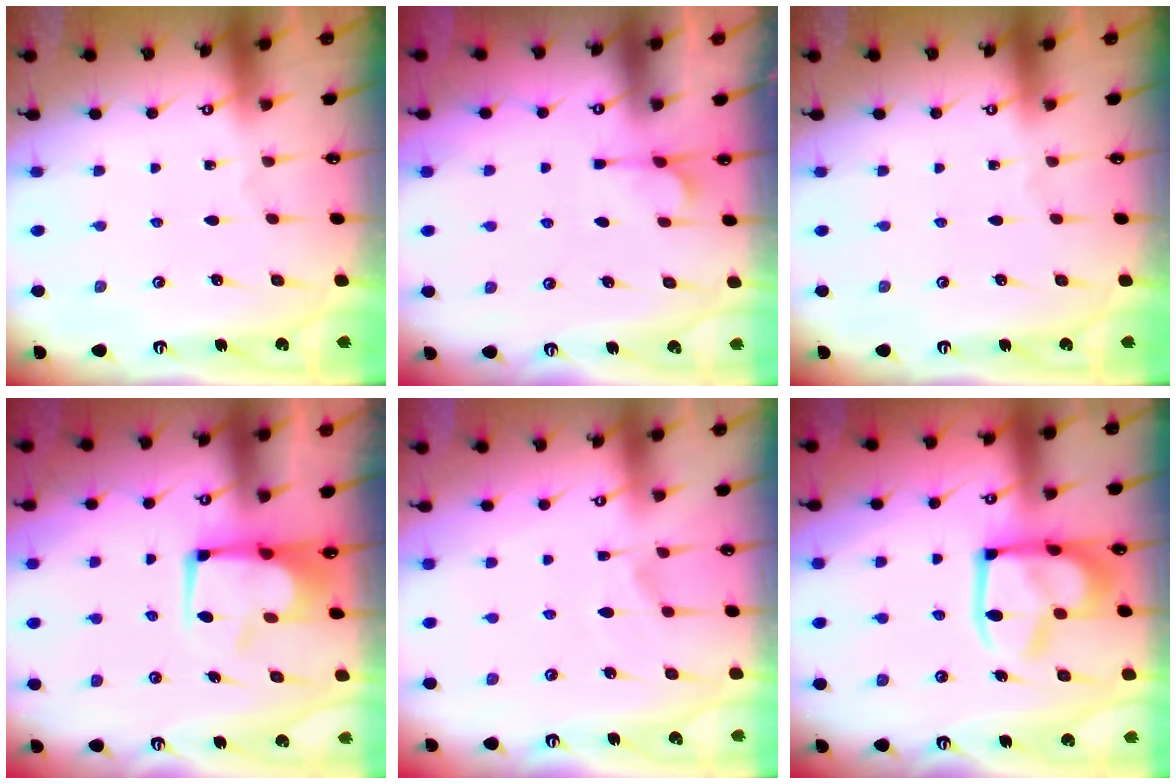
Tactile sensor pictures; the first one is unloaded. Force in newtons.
{"total": 3.1, "press": 2.8, "slide": 1.3}
{"total": 0.0}
{"total": 2.4, "press": 2.3, "slide": 0.8}
{"total": 1.4, "press": 0.6, "slide": 1.3}
{"total": 14.1, "press": 14.0, "slide": 1.4}